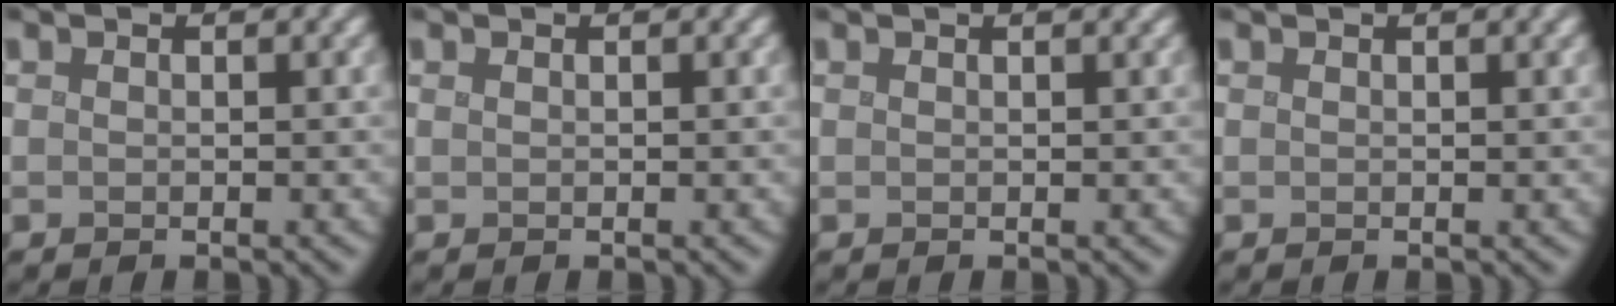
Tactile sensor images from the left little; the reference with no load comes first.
{"total": 0.0}
{"total": 1.8, "force": [1.1, 0.8, 1.2], "torque": [0.000, 0.011, -0.002]}
{"total": 1.3, "force": [0.8, 0.5, 1.0], "torque": [-0.007, 0.005, 0.003]}